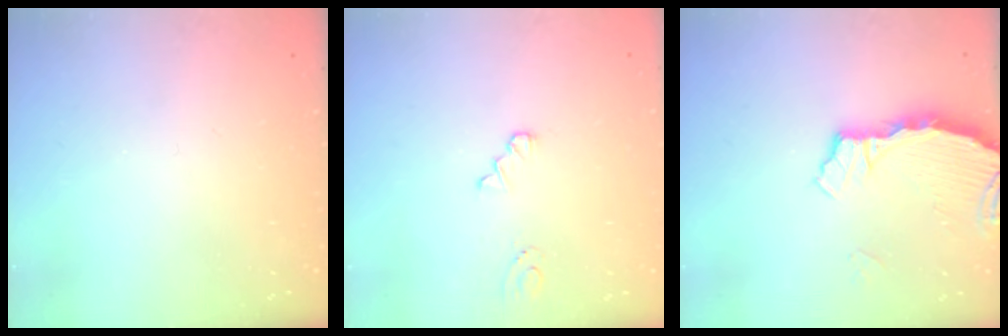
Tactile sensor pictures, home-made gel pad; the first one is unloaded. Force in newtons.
{"total": 1.0, "press": 1.0, "slide": 0.1}
{"total": 3.4, "press": 3.4, "slide": 0.4}